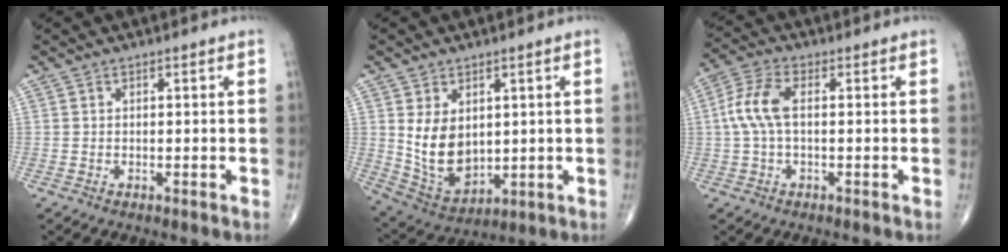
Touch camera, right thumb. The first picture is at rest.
{"total": 10.5, "force": [1.7, 7.3, 7.4], "torque": [-0.111, -0.019, 0.056]}
{"total": 7.3, "force": [0.4, 3.4, 6.4], "torque": [-0.155, 0.021, 0.003]}